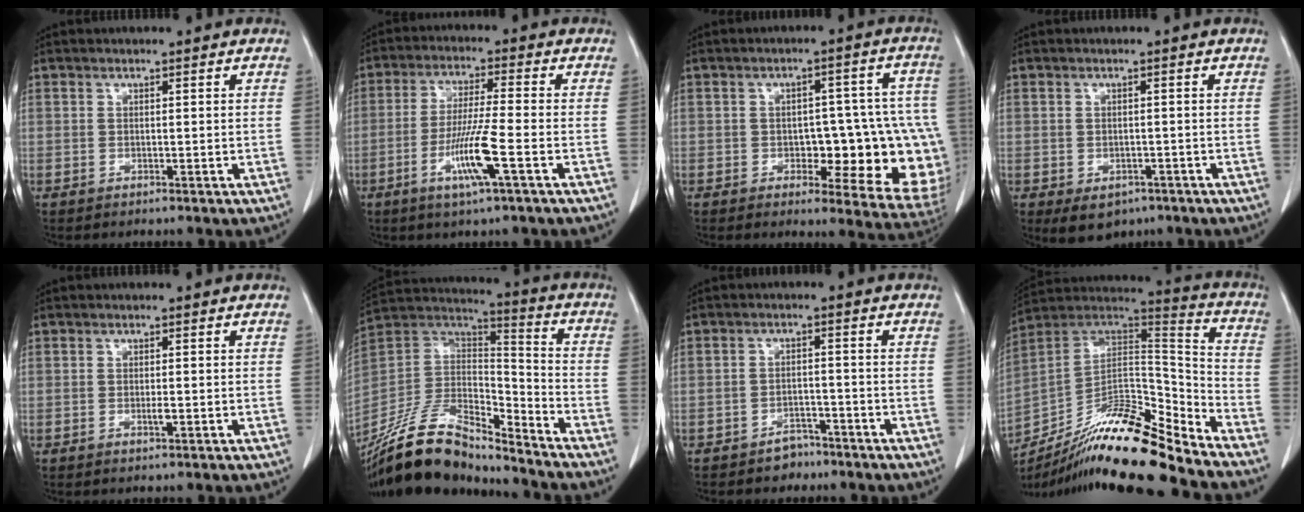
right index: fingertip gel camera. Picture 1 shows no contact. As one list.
[{"total": 8.6, "force": [-3.3, -0.5, 7.9], "torque": [-0.155, -0.013, -0.062]}, {"total": 17.3, "force": [-3.3, 6.8, 15.5], "torque": [-0.124, 0.025, -0.019]}, {"total": 4.8, "force": [-2.9, 3.3, 2.0], "torque": [-0.024, -0.002, -0.031]}, {"total": 0.9, "force": [-0.3, 0.1, 0.8], "torque": [-0.019, -0.001, -0.002]}, {"total": 19.9, "force": [-17.0, 4.7, 9.2], "torque": [-0.186, 0.019, -0.312]}, {"total": 3.4, "force": [-2.7, 1.9, 0.8], "torque": [-0.014, 0.008, -0.034]}, {"total": 19.7, "force": [-16.1, 1.5, 11.2], "torque": [-0.207, 0.016, -0.290]}]